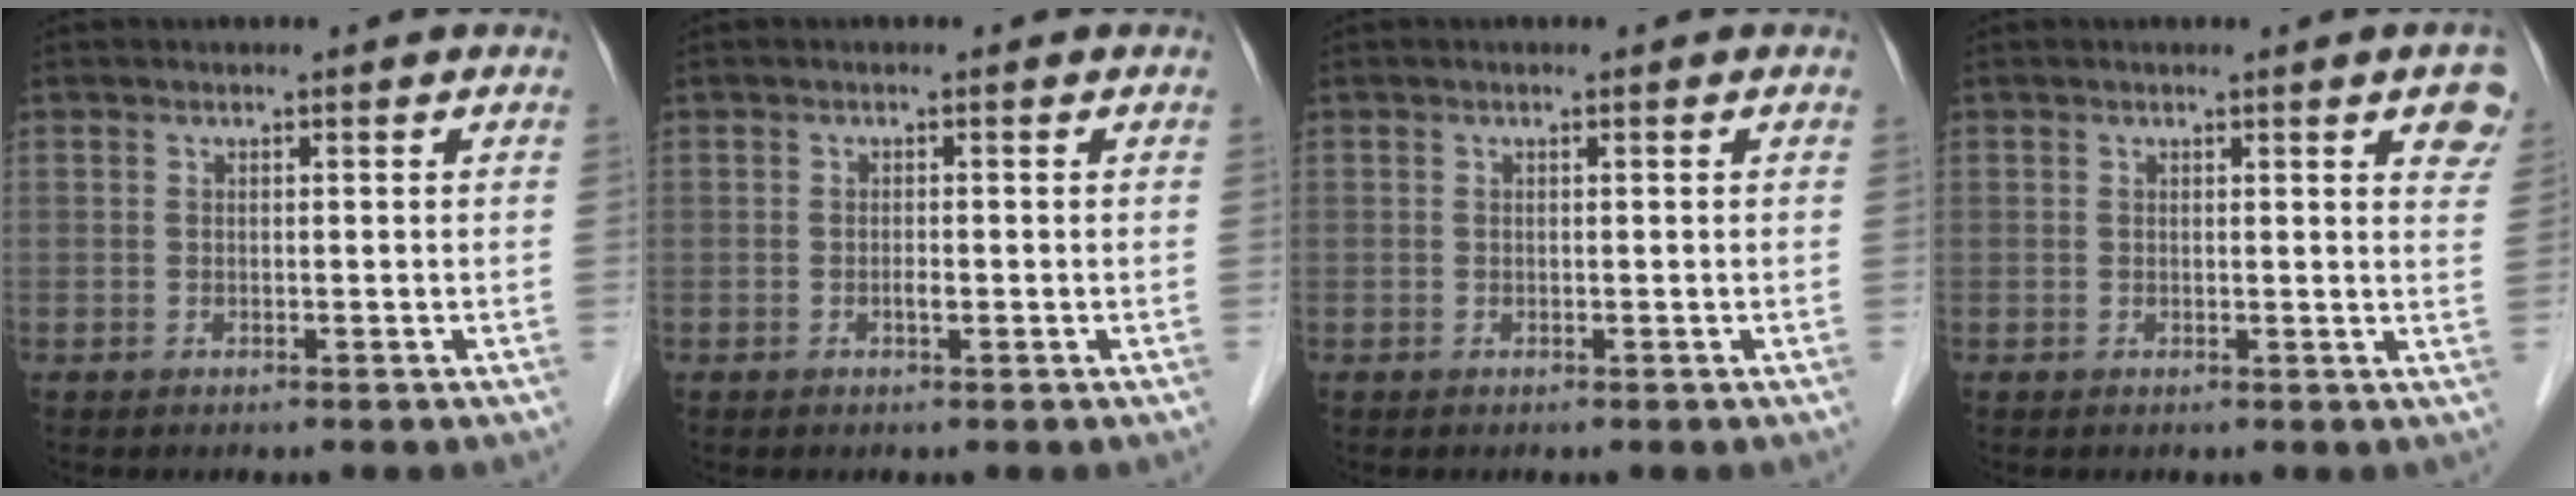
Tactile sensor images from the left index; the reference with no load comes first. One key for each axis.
{"total": 0.6, "fx": -0.2, "fy": 0.2, "fz": 0.6, "tx": -0.010, "ty": 0.001, "tz": -0.005}
{"total": 0.0}
{"total": 4.7, "fx": 2.9, "fy": 0.6, "fz": 3.7, "tx": -0.031, "ty": -0.006, "tz": 0.020}